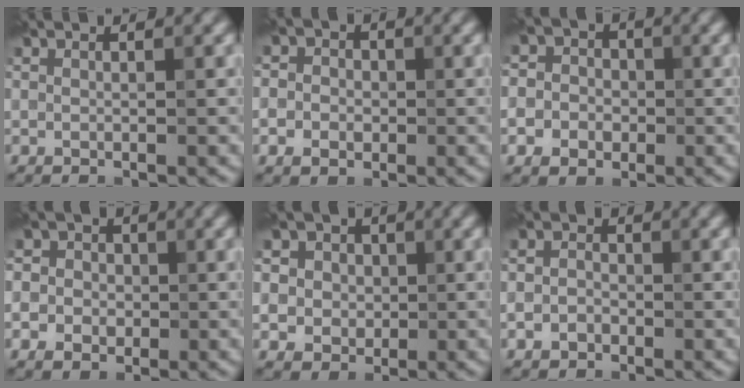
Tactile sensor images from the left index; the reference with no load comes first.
{"total": 3.9, "force": [0.0, 3.5, 1.7], "torque": [-0.004, 0.008, -0.026]}
{"total": 6.2, "force": [-1.1, 5.7, 1.9], "torque": [-0.020, 0.010, -0.052]}
{"total": 6.4, "force": [0.0, 5.9, 2.4], "torque": [-0.032, 0.023, -0.037]}
{"total": 10.2, "force": [3.3, 8.7, 4.2], "torque": [-0.092, 0.033, 0.025]}
{"total": 2.1, "force": [-0.7, 1.8, 0.9], "torque": [-0.001, -0.002, -0.021]}